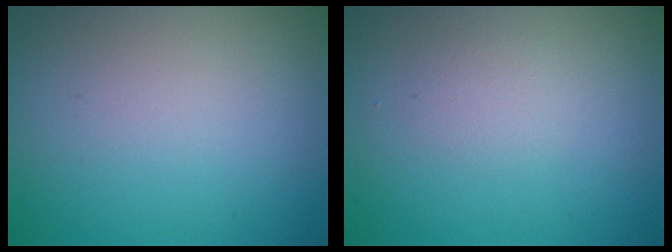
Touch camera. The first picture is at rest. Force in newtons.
{"total": 1.0, "press": 0.9, "slide": 0.1}